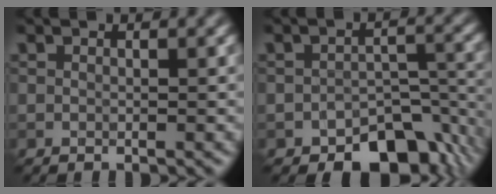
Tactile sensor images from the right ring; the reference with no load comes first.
{"total": 7.5, "force": [-4.8, 4.1, 3.9], "torque": [-0.035, -0.014, -0.071]}